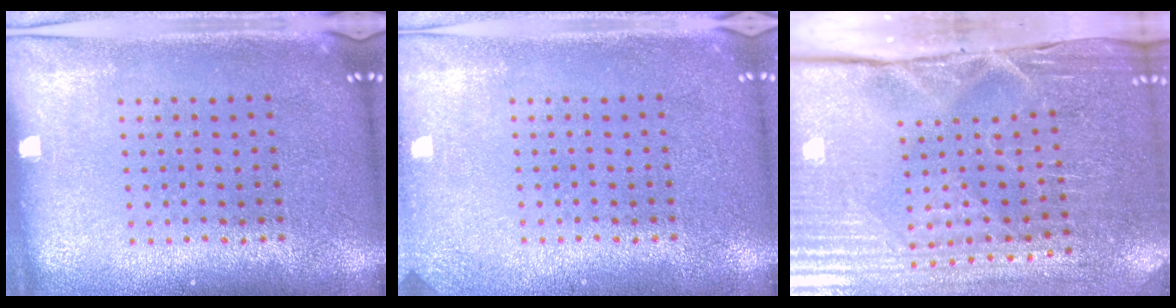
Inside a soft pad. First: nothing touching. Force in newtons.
{"total": 1.2, "press": 1.2, "slide": 0.1}
{"total": 4.3, "press": 4.0, "slide": 1.5}